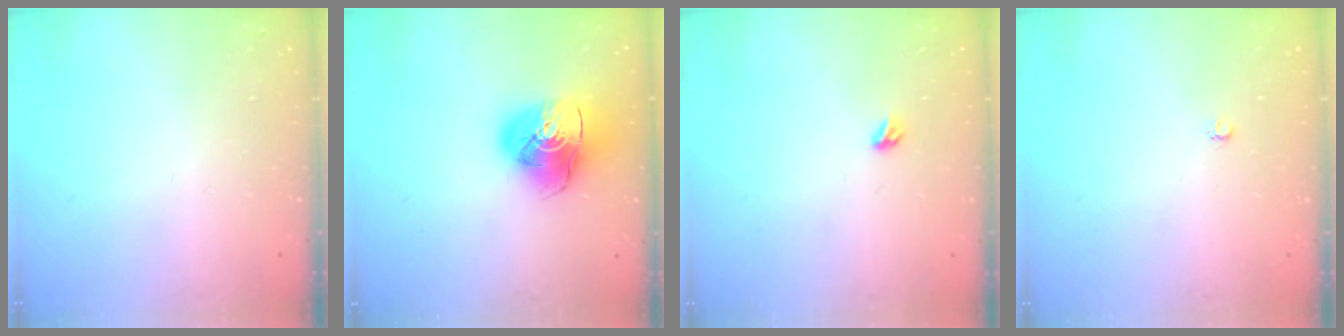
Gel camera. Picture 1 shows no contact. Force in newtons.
{"total": 16.1, "press": 16.0, "slide": 2.1}
{"total": 3.5, "press": 3.4, "slide": 0.7}
{"total": 2.6, "press": 2.6, "slide": 0.3}